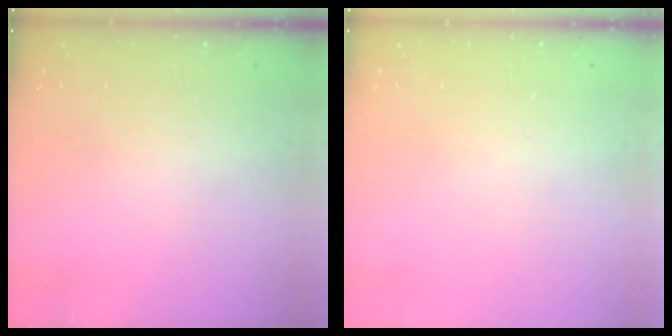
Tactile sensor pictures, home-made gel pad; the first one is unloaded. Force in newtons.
{"total": 0.0}